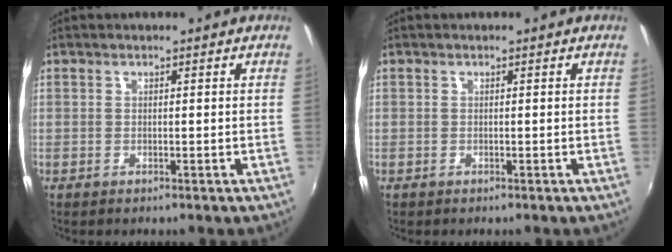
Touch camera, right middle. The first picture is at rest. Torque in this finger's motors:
{"motor_torque": [-0.24, -0.11, 0.00, -0.01]}